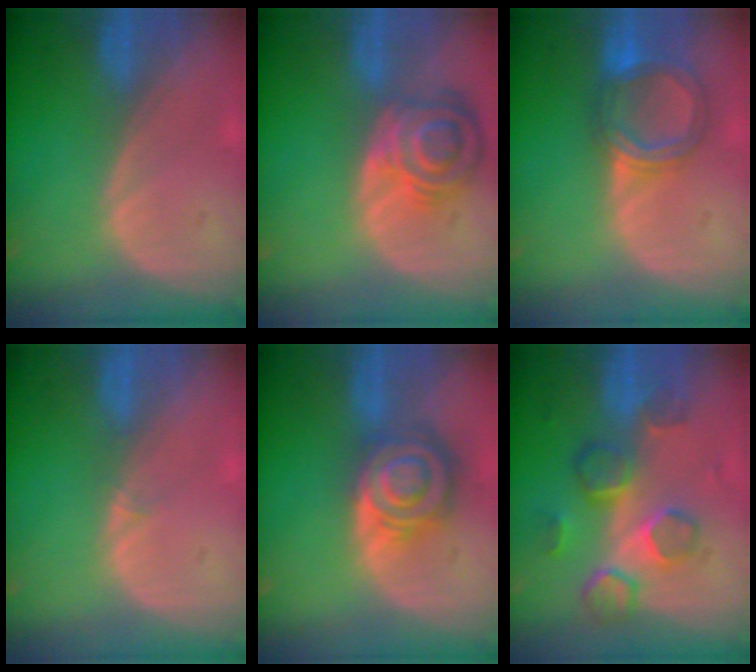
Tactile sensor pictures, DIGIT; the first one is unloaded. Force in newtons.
{"total": 8.3, "press": 7.3, "slide": 3.9}
{"total": 6.1, "press": 5.9, "slide": 1.4}
{"total": 0.9, "press": 0.5, "slide": 0.7}
{"total": 8.5, "press": 7.3, "slide": 4.4}
{"total": 8.6, "press": 7.7, "slide": 3.9}